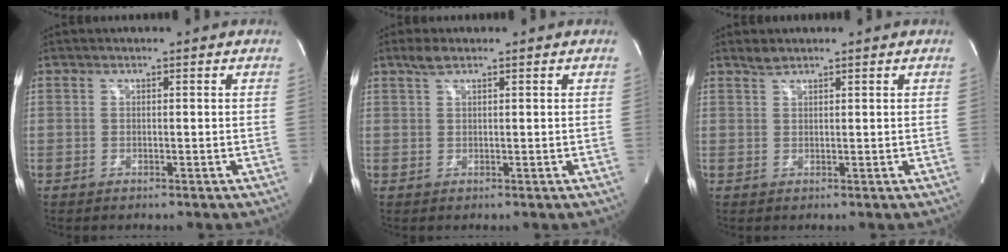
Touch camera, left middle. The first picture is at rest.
{"total": 2.0, "force": [1.5, 0.3, 1.3], "torque": [-0.034, 0.007, 0.032]}
{"total": 1.3, "force": [1.2, 0.2, 0.3], "torque": [-0.012, 0.002, 0.028]}